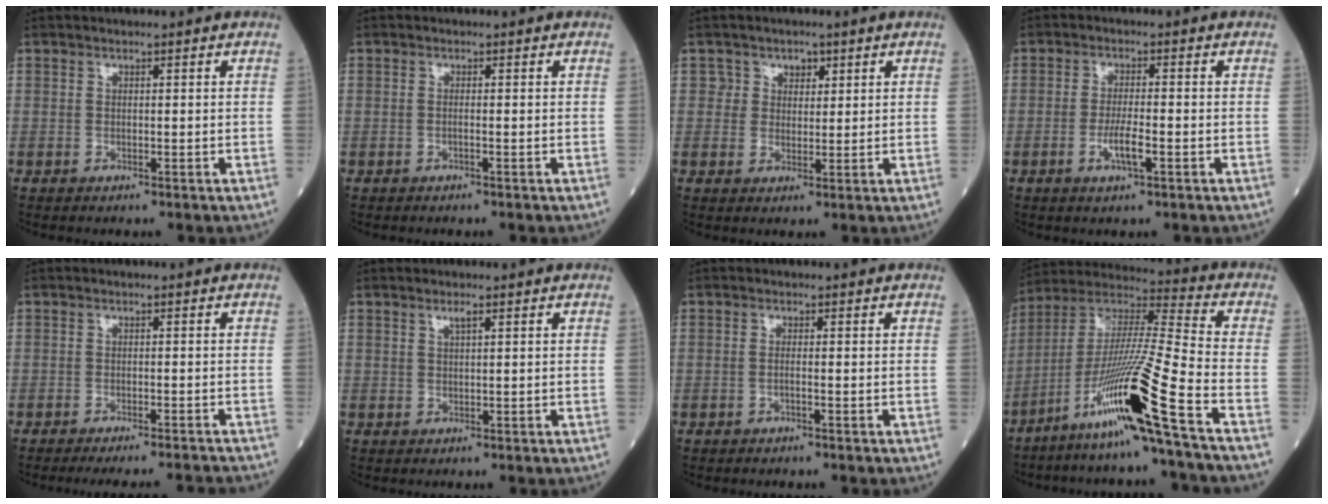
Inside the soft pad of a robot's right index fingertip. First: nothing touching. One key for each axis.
{"total": 0.6, "fx": -0.3, "fy": -0.1, "fz": 0.5, "tx": -0.009, "ty": 0.001, "tz": -0.007}
{"total": 3.0, "fx": 1.4, "fy": 2.6, "fz": 0.3, "tx": 0.011, "ty": -0.002, "tz": 0.017}
{"total": 4.1, "fx": -1.5, "fy": 0.4, "fz": 3.8, "tx": -0.072, "ty": -0.004, "tz": -0.029}
{"total": 10.0, "fx": -9.6, "fy": -0.2, "fz": 2.8, "tx": -0.026, "ty": -0.008, "tz": -0.111}
{"total": 1.1, "fx": 0.7, "fy": 0.1, "fz": 0.9, "tx": -0.018, "ty": 0.001, "tz": 0.013}
{"total": 0.8, "fx": -0.4, "fy": -0.1, "fz": 0.7, "tx": -0.012, "ty": 0.002, "tz": -0.010}
{"total": 18.6, "fx": -9.9, "fy": -2.2, "fz": 15.6, "tx": -0.320, "ty": -0.026, "tz": -0.187}